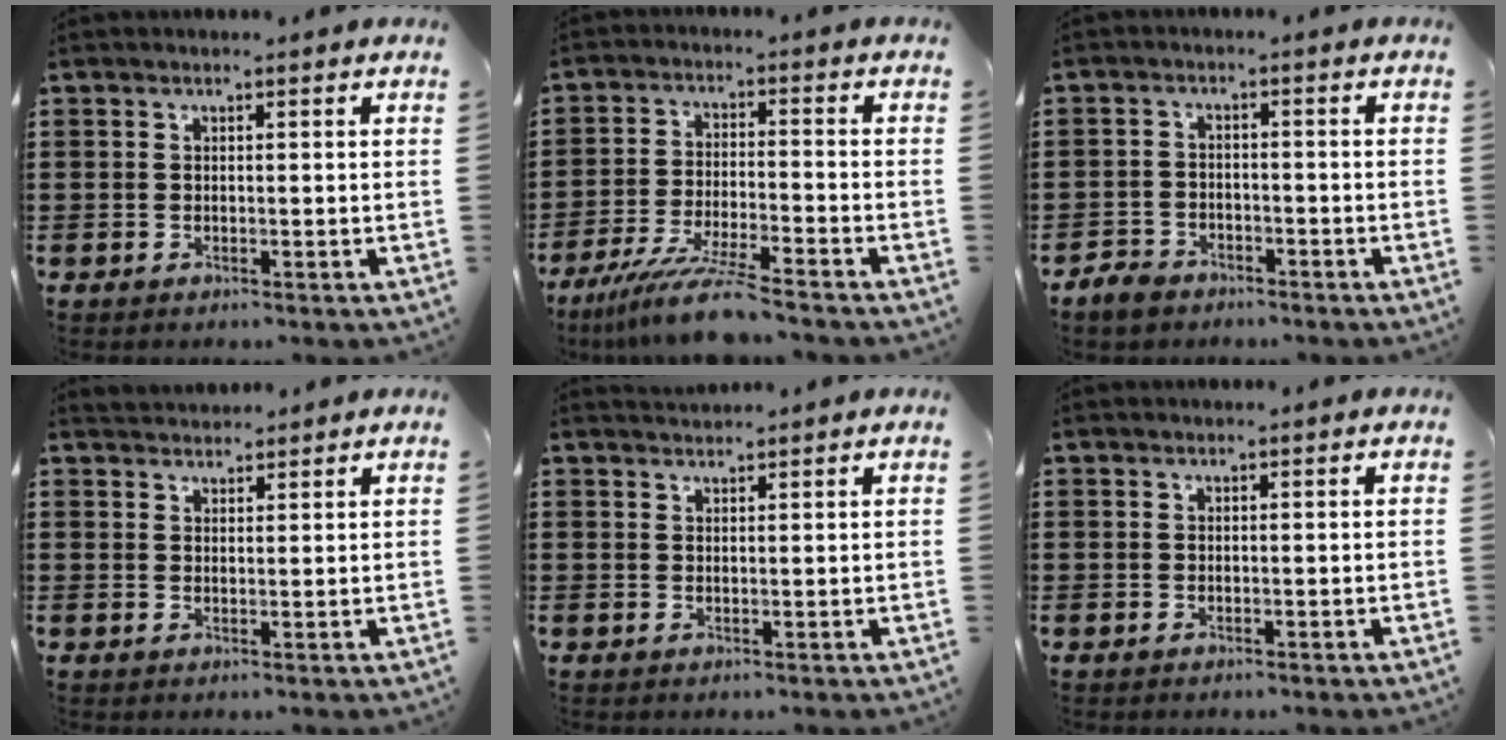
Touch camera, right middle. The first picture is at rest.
{"total": 8.9, "force": [-7.4, -0.2, 5.0], "torque": [-0.104, -0.011, -0.142]}
{"total": 2.9, "force": [-2.7, 1.0, 0.3], "torque": [-0.020, 0.001, -0.058]}
{"total": 2.0, "force": [2.0, 0.4, -0.3], "torque": [0.009, 0.000, 0.037]}
{"total": 1.3, "force": [1.3, 0.2, 0.0], "torque": [-0.003, 0.001, 0.024]}
{"total": 0.0}